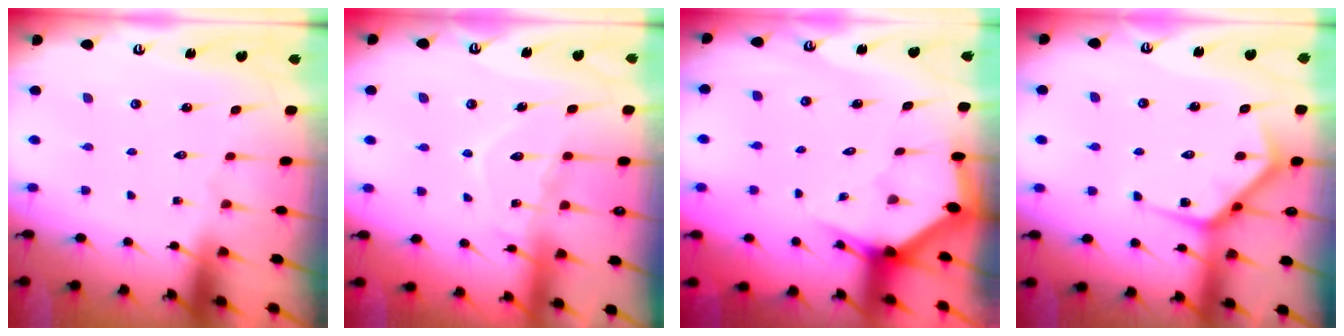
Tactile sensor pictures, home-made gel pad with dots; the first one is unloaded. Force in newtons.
{"total": 10.3, "press": 10.3, "slide": 0.6}
{"total": 2.9, "press": 2.9, "slide": 0.2}
{"total": 9.8, "press": 9.8, "slide": 0.5}